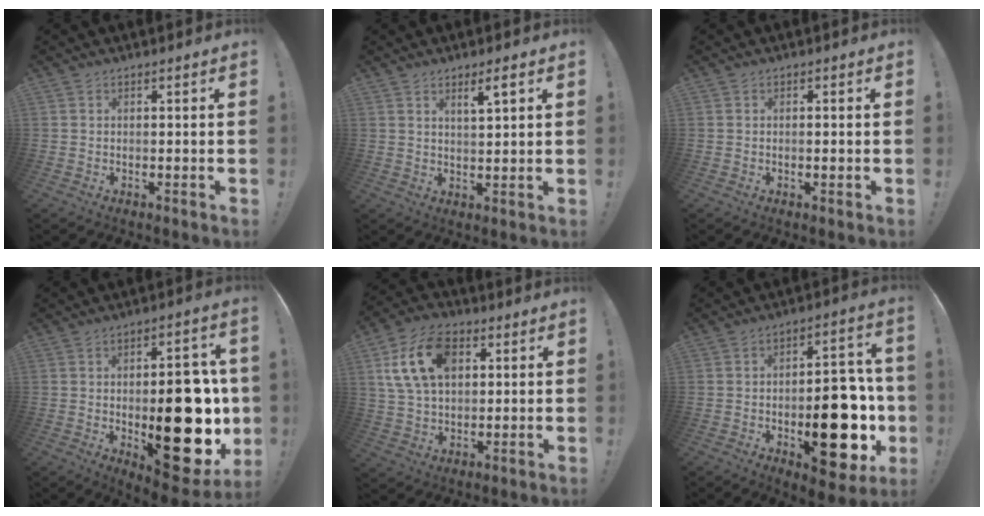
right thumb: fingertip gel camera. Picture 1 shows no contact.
{"total": 4.4, "force": [2.6, 0.6, 3.5], "torque": [-0.049, -0.012, 0.038]}
{"total": 0.6, "force": [-0.3, 0.1, 0.5], "torque": [-0.008, -0.001, -0.005]}
{"total": 25.6, "force": [-2.7, 12.0, 22.4], "torque": [-0.288, -0.003, -0.019]}
{"total": 16.6, "force": [5.5, 11.1, 11.0], "torque": [-0.194, -0.009, 0.103]}
{"total": 21.7, "force": [-5.2, 10.3, 18.3], "torque": [-0.237, 0.028, -0.063]}